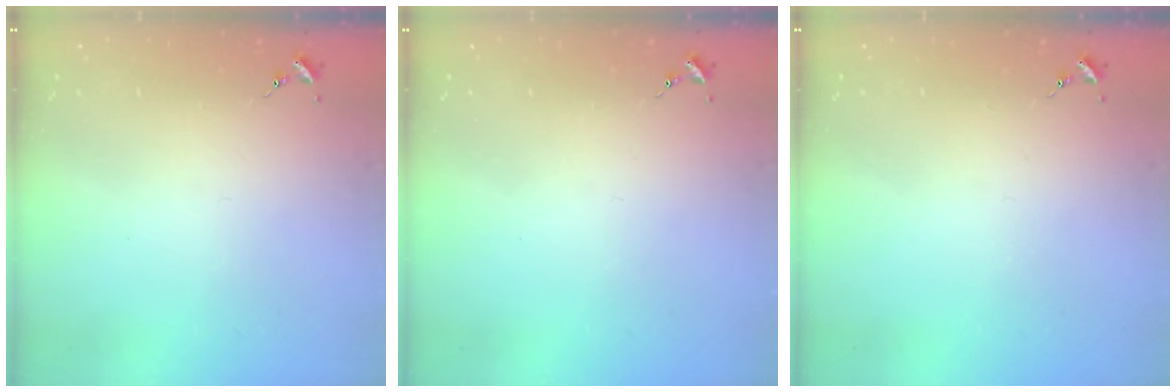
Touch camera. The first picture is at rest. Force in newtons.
{"total": 0.0}
{"total": 0.0}